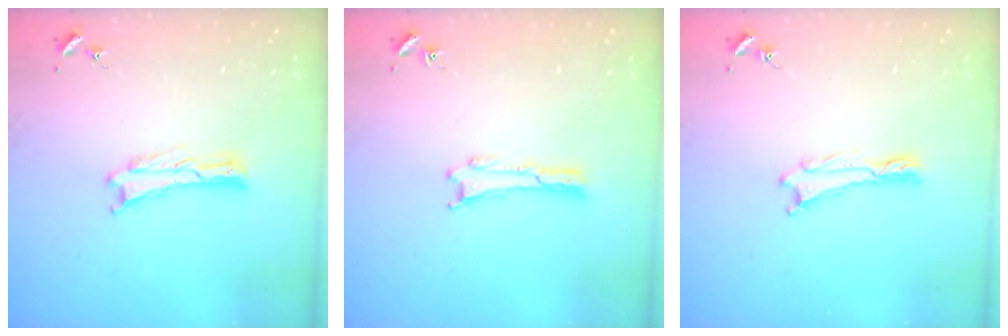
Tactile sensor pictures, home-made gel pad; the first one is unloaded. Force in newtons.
{"total": 0.0}
{"total": 0.0}